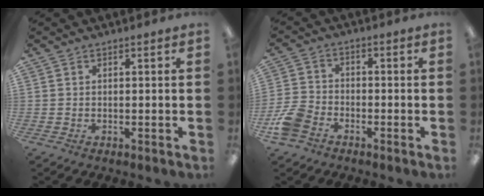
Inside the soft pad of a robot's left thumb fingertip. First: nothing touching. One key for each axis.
{"total": 7.7, "fx": -4.4, "fy": 5.1, "fz": 3.9, "tx": -0.085, "ty": 0.024, "tz": -0.082}